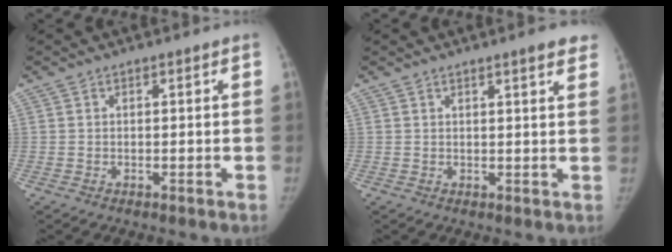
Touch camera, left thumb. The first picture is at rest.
{"total": 4.4, "force": [3.1, 0.7, 2.9], "torque": [-0.017, -0.005, 0.033]}